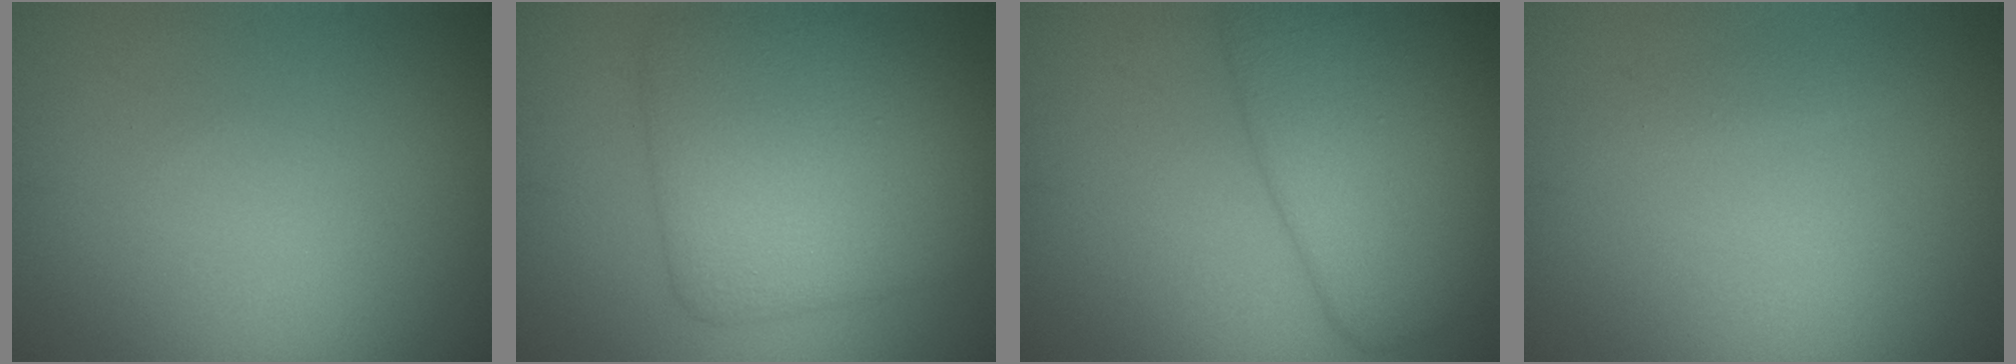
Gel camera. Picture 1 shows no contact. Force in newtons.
{"total": 8.2, "press": 8.2, "slide": 0.1}
{"total": 7.8, "press": 7.8, "slide": 0.5}
{"total": 0.8, "press": 0.8, "slide": 0.0}